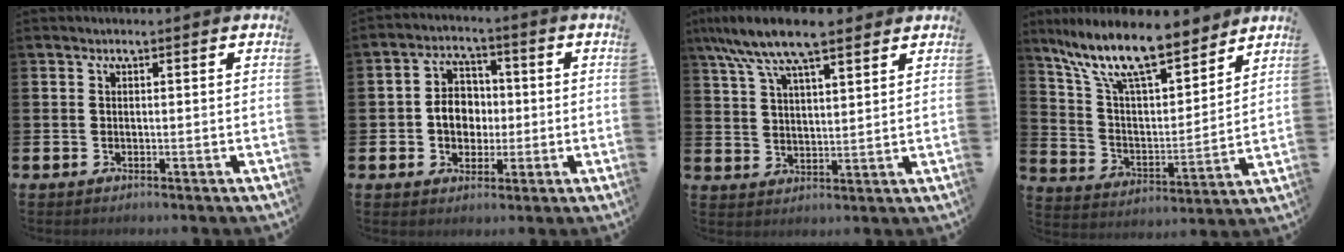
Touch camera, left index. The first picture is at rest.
{"total": 5.5, "force": [-0.2, 4.7, 2.9], "torque": [-0.043, 0.007, -0.013]}
{"total": 9.6, "force": [8.1, 2.0, 4.7], "torque": [-0.116, -0.018, 0.149]}
{"total": 12.9, "force": [10.7, 3.3, 6.4], "torque": [-0.151, -0.065, 0.185]}